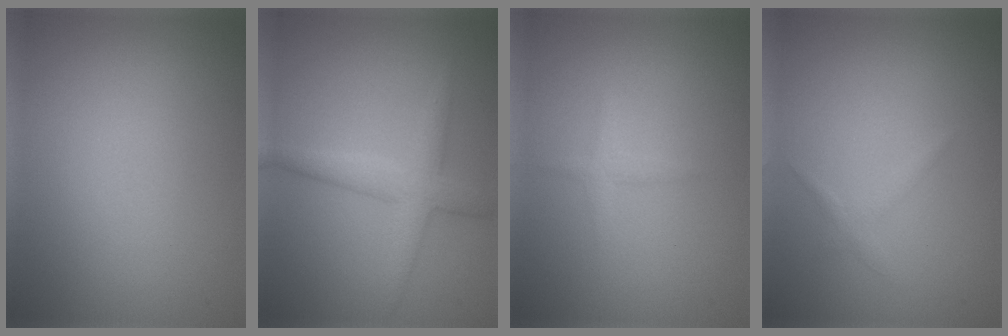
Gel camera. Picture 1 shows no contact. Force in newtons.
{"total": 3.3, "press": 3.3, "slide": 0.0}
{"total": 0.9, "press": 0.9, "slide": 0.0}
{"total": 1.0, "press": 1.0, "slide": 0.0}